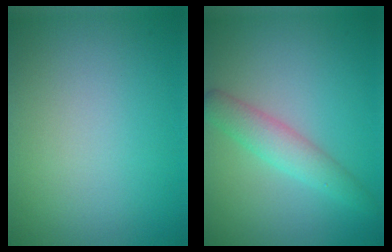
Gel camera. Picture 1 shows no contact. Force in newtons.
{"total": 2.9, "press": 2.9, "slide": 0.1}